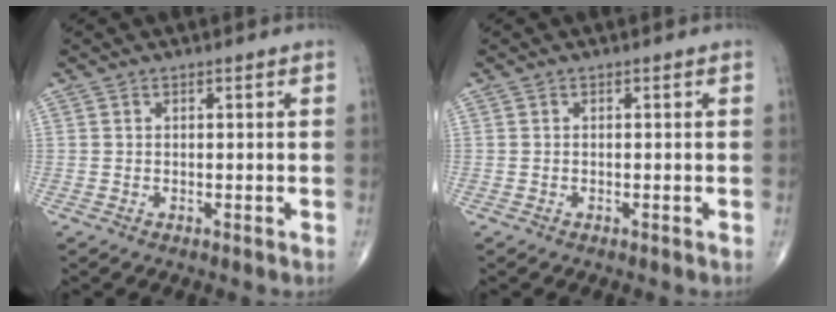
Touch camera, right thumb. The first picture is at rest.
{"total": 0.0}